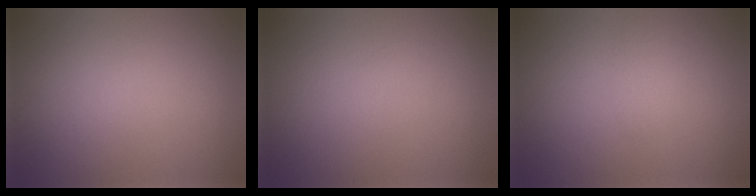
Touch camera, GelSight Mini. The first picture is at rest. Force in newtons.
{"total": 0.0}
{"total": 0.8, "press": 0.8, "slide": 0.1}